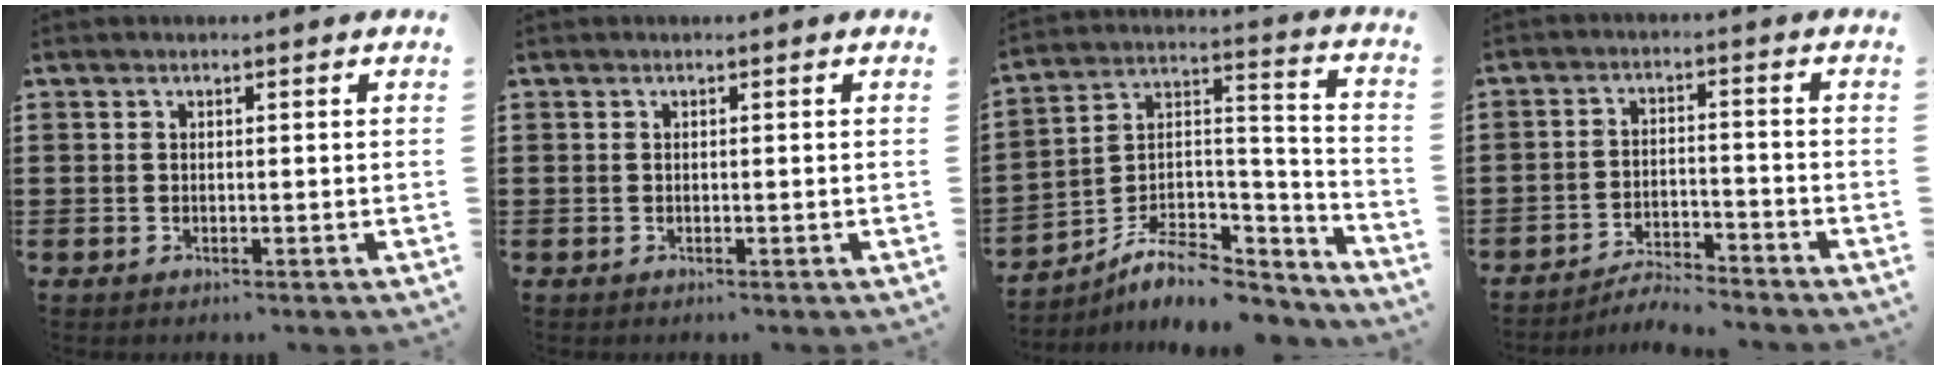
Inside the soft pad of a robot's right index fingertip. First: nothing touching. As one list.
[{"total": 0.0}, {"total": 8.9, "force": [-6.7, 4.1, 4.1], "torque": [-0.080, 0.017, -0.127]}, {"total": 4.3, "force": [-4.3, 0.0, 0.5], "torque": [-0.013, 0.004, -0.090]}]